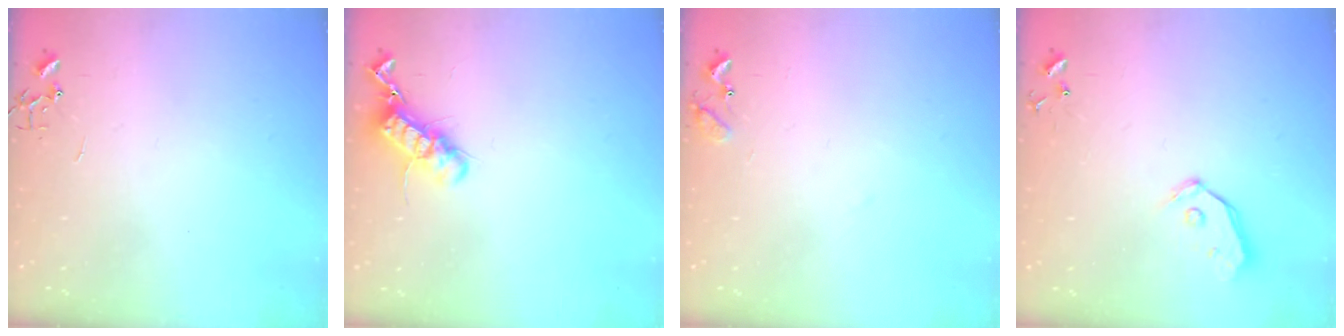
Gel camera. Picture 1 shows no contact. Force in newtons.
{"total": 12.8, "press": 12.8, "slide": 0.8}
{"total": 8.4, "press": 8.4, "slide": 0.5}
{"total": 4.8, "press": 4.8, "slide": 0.5}